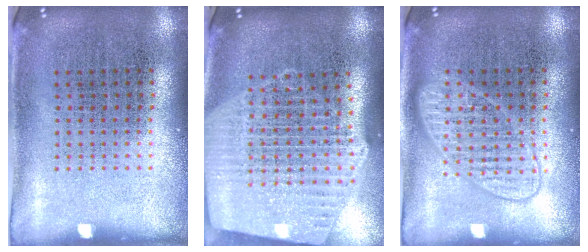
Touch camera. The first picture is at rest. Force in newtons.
{"total": 2.7, "press": 2.3, "slide": 1.4}
{"total": 2.8, "press": 2.7, "slide": 0.4}